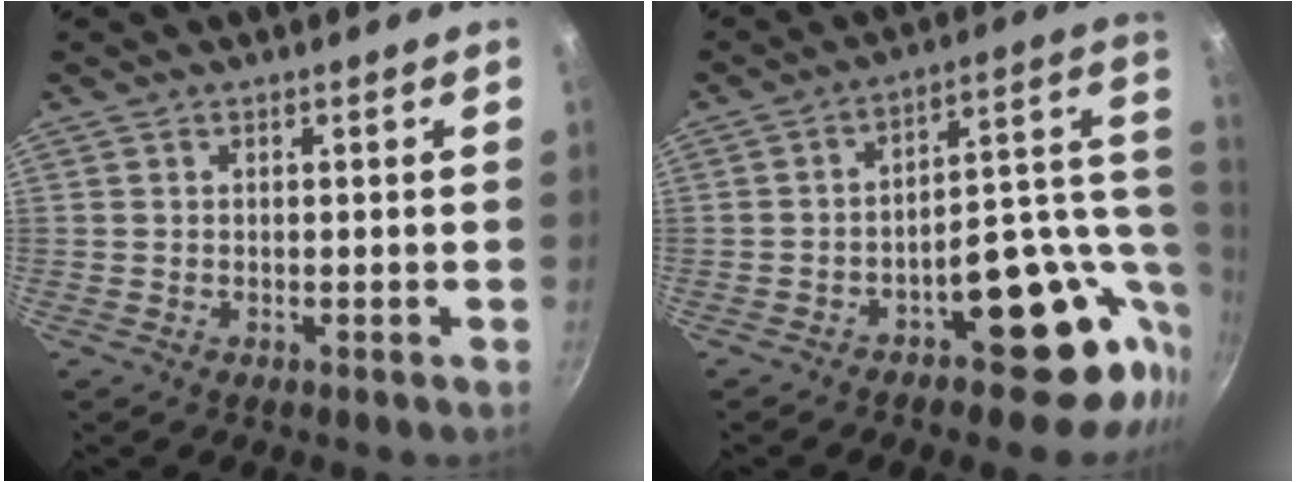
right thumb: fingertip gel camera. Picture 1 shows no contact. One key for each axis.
{"total": 19.7, "fx": -5.2, "fy": 10.9, "fz": 15.5, "tx": -0.119, "ty": 0.039, "tz": -0.064}